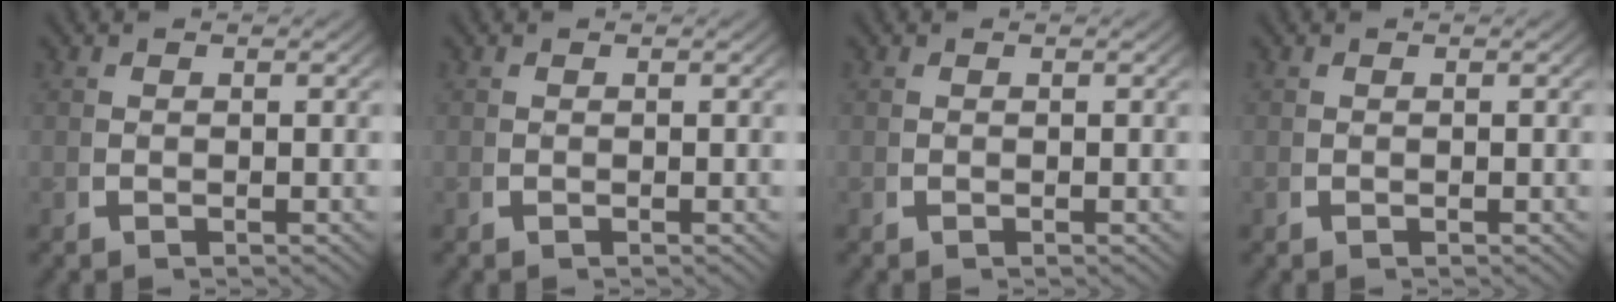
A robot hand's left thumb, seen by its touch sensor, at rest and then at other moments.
{"total": 0.0}
{"total": 0.0}
{"total": 0.0}